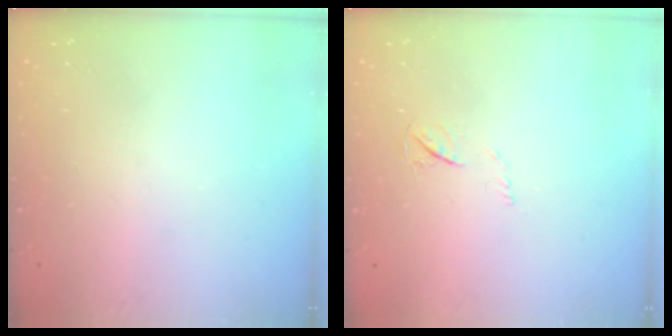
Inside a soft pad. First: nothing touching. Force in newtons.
{"total": 3.3, "press": 3.2, "slide": 0.5}